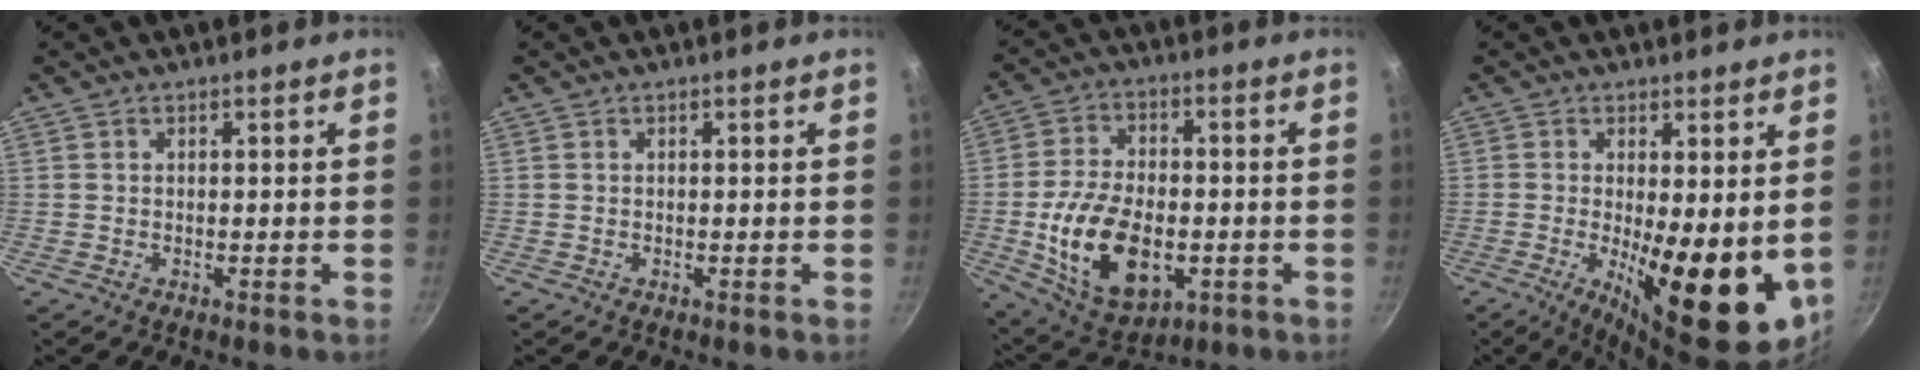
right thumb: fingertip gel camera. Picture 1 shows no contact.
{"total": 0.0}
{"total": 17.5, "force": [-3.6, 10.5, 13.6], "torque": [-0.233, 0.009, -0.047]}
{"total": 15.4, "force": [-1.0, 5.2, 14.5], "torque": [-0.185, -0.024, -0.003]}